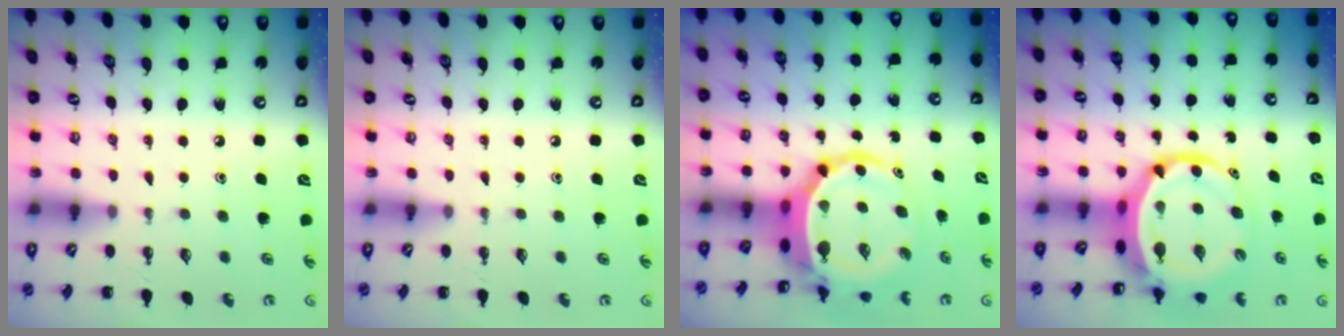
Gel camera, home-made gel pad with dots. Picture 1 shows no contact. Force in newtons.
{"total": 0.0}
{"total": 7.7, "press": 7.4, "slide": 2.2}
{"total": 9.2, "press": 8.7, "slide": 2.9}